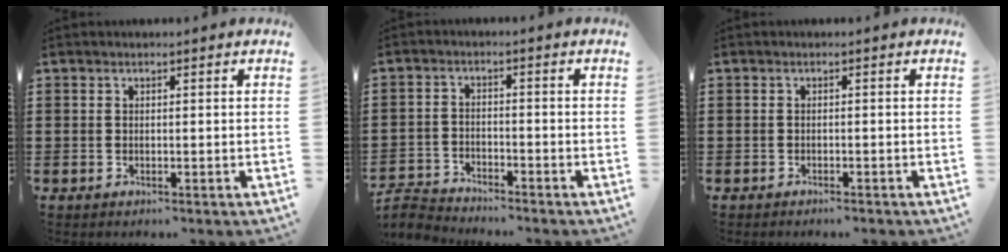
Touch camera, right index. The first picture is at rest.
{"total": 3.4, "force": [-3.4, 0.2, 0.0], "torque": [-0.015, -0.002, -0.075]}
{"total": 0.7, "force": [-0.7, -0.1, 0.1], "torque": [-0.004, -0.003, -0.013]}